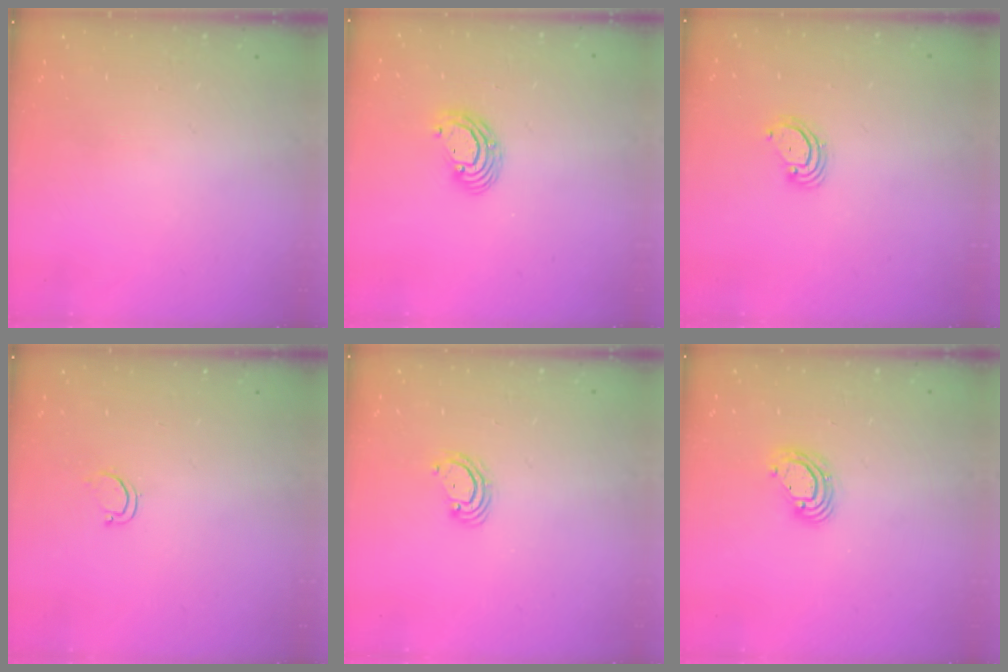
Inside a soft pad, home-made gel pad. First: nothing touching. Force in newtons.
{"total": 6.5, "press": 6.5, "slide": 0.2}
{"total": 3.0, "press": 2.9, "slide": 0.3}
{"total": 2.8, "press": 2.8, "slide": 0.2}
{"total": 3.8, "press": 3.8, "slide": 0.4}
{"total": 7.3, "press": 7.2, "slide": 1.1}